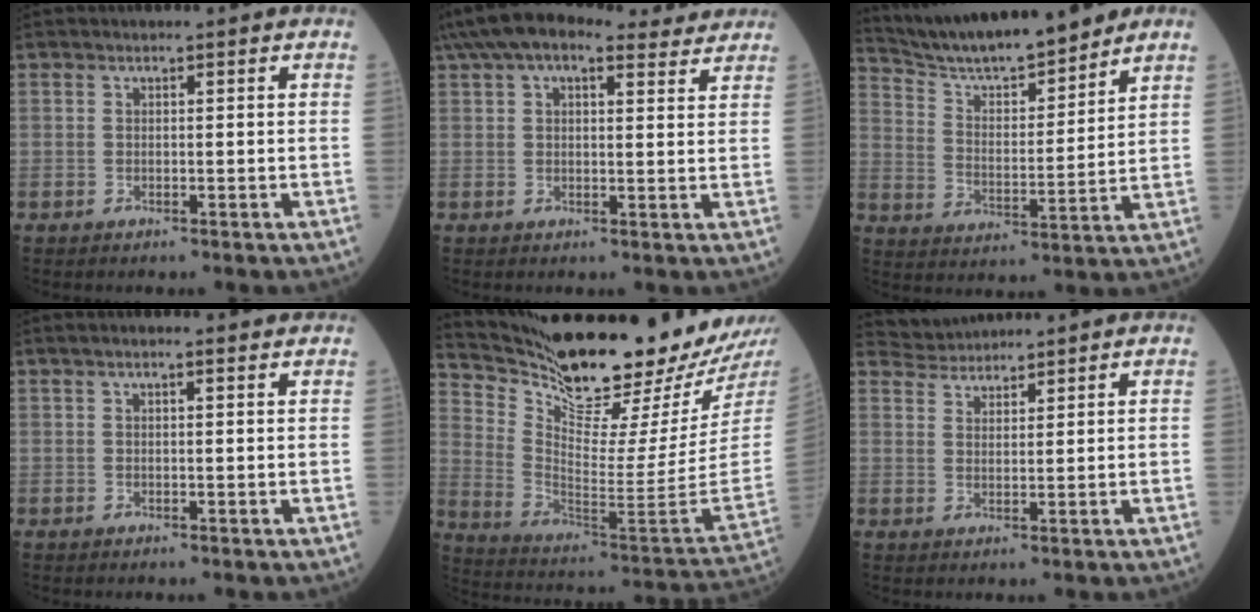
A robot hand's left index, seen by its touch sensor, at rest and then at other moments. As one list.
[{"total": 13.2, "force": [10.3, 4.6, 6.9], "torque": [-0.117, 0.060, 0.146]}, {"total": 14.5, "force": [13.3, 1.2, 5.7], "torque": [-0.102, 0.004, 0.226]}, {"total": 2.5, "force": [2.0, 0.2, 1.5], "torque": [-0.024, 0.019, 0.027]}, {"total": 25.9, "force": [22.3, 0.8, 13.1], "torque": [-0.234, -0.099, 0.341]}, {"total": 3.5, "force": [3.4, 0.2, -0.6], "torque": [0.000, 0.017, 0.071]}]